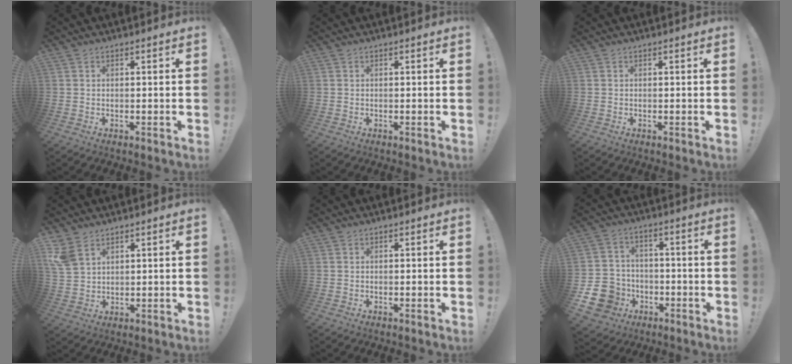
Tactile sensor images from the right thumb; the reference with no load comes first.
{"total": 0.0}
{"total": 0.0}
{"total": 6.3, "force": [3.9, 3.9, 3.2], "torque": [-0.066, -0.014, 0.078]}
{"total": 0.0}
{"total": 12.3, "force": [-4.7, 10.5, 4.3], "torque": [-0.087, 0.030, -0.080]}